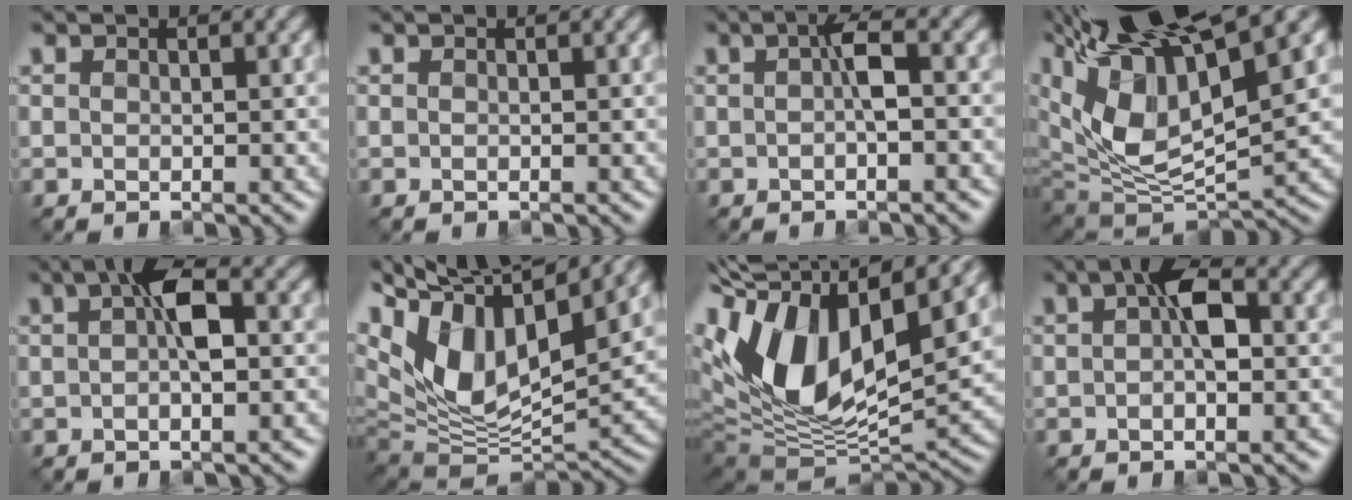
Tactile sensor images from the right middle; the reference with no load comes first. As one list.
[{"total": 0.0}, {"total": 2.4, "force": [-0.1, 0.4, 2.4], "torque": [-0.043, 0.007, -0.004]}, {"total": 13.4, "force": [7.1, 5.9, 9.7], "torque": [-0.192, 0.019, 0.133]}, {"total": 3.9, "force": [0.3, 1.4, 3.6], "torque": [-0.057, 0.013, -0.001]}, {"total": 13.8, "force": [5.8, 7.2, 10.3], "torque": [-0.201, 0.020, 0.105]}, {"total": 12.4, "force": [3.4, 7.0, 9.6], "torque": [-0.203, 0.011, 0.054]}, {"total": 3.7, "force": [0.3, 1.8, 3.2], "torque": [-0.048, 0.010, -0.003]}]